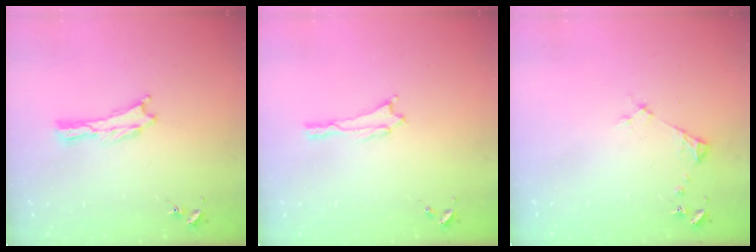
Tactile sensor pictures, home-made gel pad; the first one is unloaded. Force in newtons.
{"total": 0.0}
{"total": 3.2, "press": 3.2, "slide": 0.4}